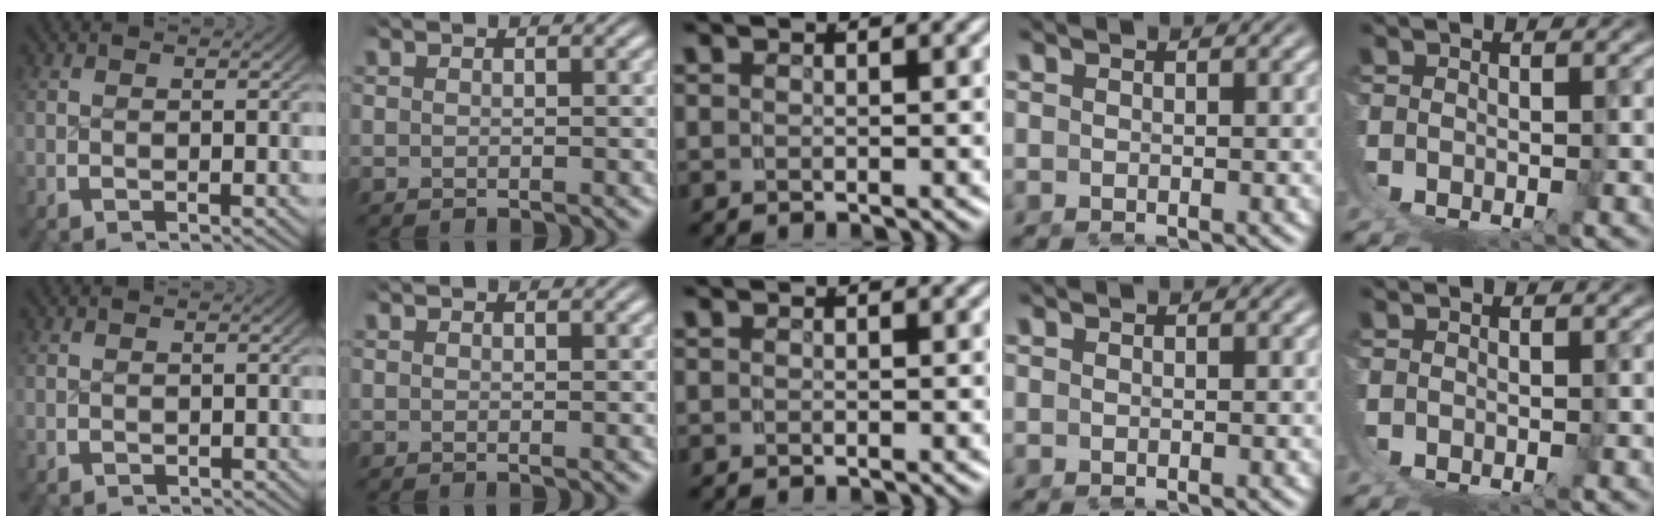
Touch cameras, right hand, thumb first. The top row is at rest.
{"thumb": {"total": 0.5, "force": [0.0, 0.0, -0.5], "torque": [0.010, 0.002, -0.001]}, "index": {"total": 0.8, "force": [0.8, -0.1, -0.1], "torque": [0.004, 0.008, 0.010]}}